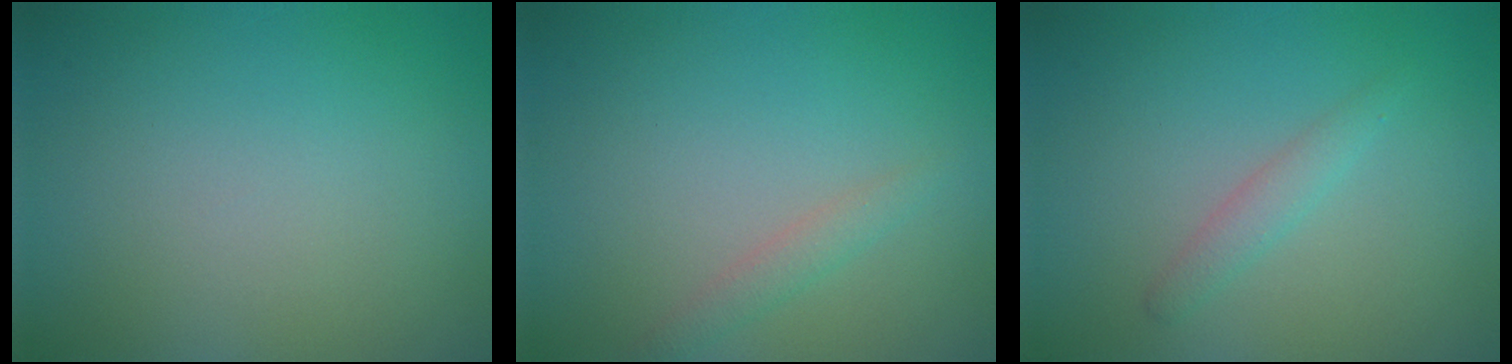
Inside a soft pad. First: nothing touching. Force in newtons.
{"total": 1.3, "press": 1.3, "slide": 0.1}
{"total": 1.4, "press": 1.4, "slide": 0.0}